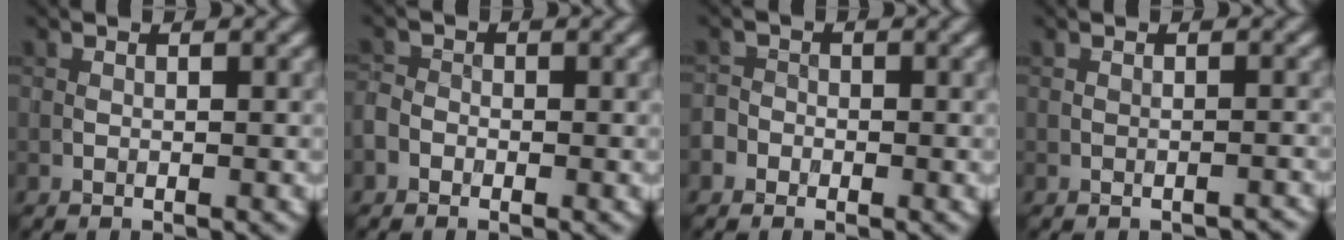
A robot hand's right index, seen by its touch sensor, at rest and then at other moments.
{"total": 1.4, "force": [-0.7, 1.1, 0.4], "torque": [0.000, 0.001, -0.020]}
{"total": 1.9, "force": [-1.0, 1.5, 0.2], "torque": [0.012, 0.006, -0.024]}
{"total": 1.0, "force": [-1.0, 0.3, 0.1], "torque": [0.003, 0.004, -0.013]}